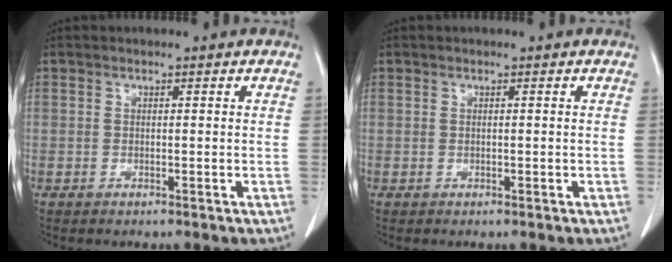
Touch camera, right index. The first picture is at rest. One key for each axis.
{"total": 0.0}